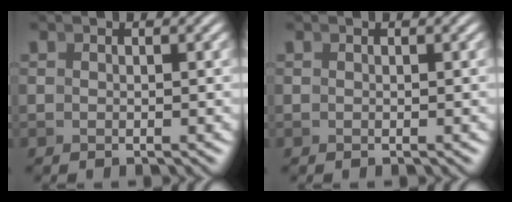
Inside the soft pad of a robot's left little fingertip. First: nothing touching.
{"total": 0.0}